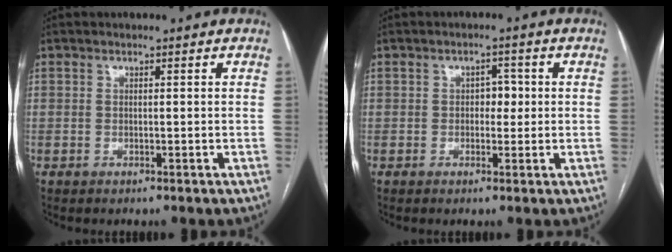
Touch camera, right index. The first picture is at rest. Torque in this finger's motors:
{"motor_torque": [0.49, 0.23, 0.03, 0.02]}